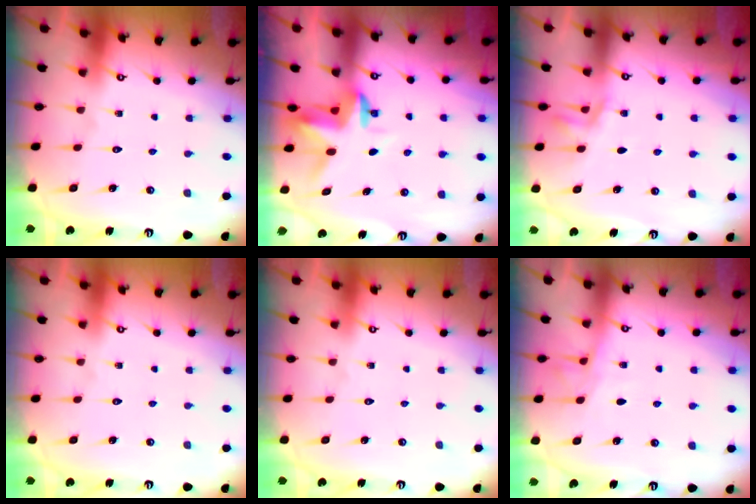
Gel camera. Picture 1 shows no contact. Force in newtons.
{"total": 3.4, "press": 3.4, "slide": 0.2}
{"total": 3.5, "press": 3.1, "slide": 1.7}
{"total": 0.0}
{"total": 0.0}
{"total": 5.2, "press": 5.1, "slide": 0.6}